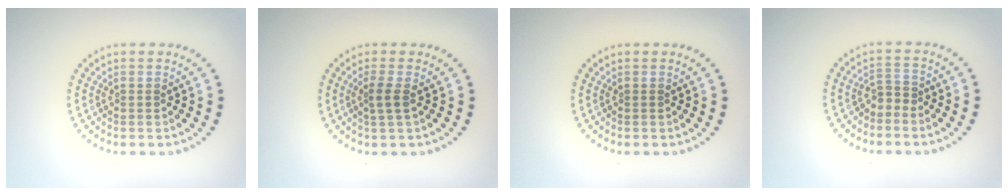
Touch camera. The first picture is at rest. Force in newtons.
{"total": 1.6, "press": 1.3, "slide": 0.8}
{"total": 0.0}
{"total": 1.2, "press": 0.9, "slide": 0.8}